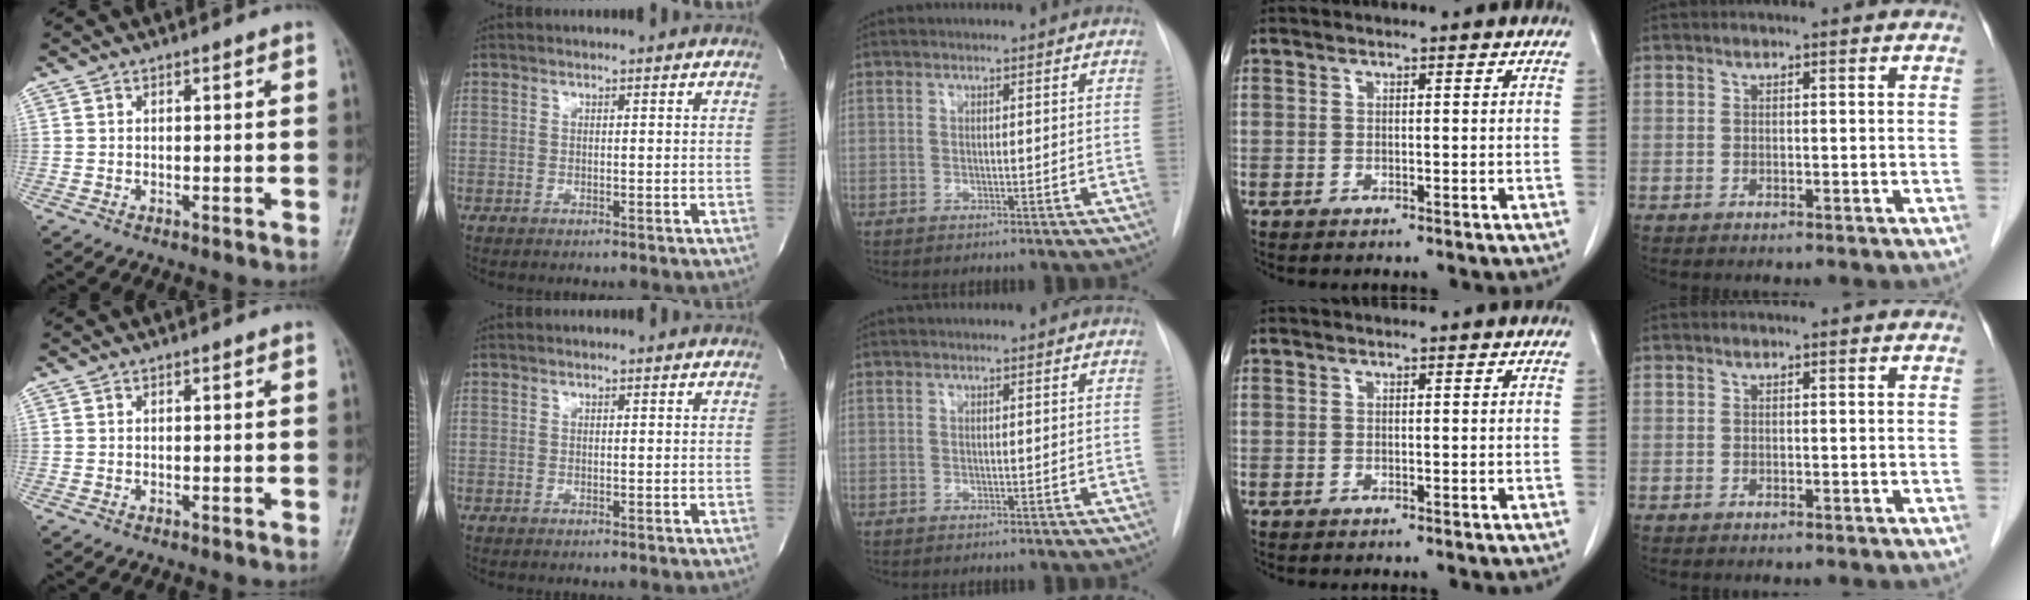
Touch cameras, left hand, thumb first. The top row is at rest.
{}